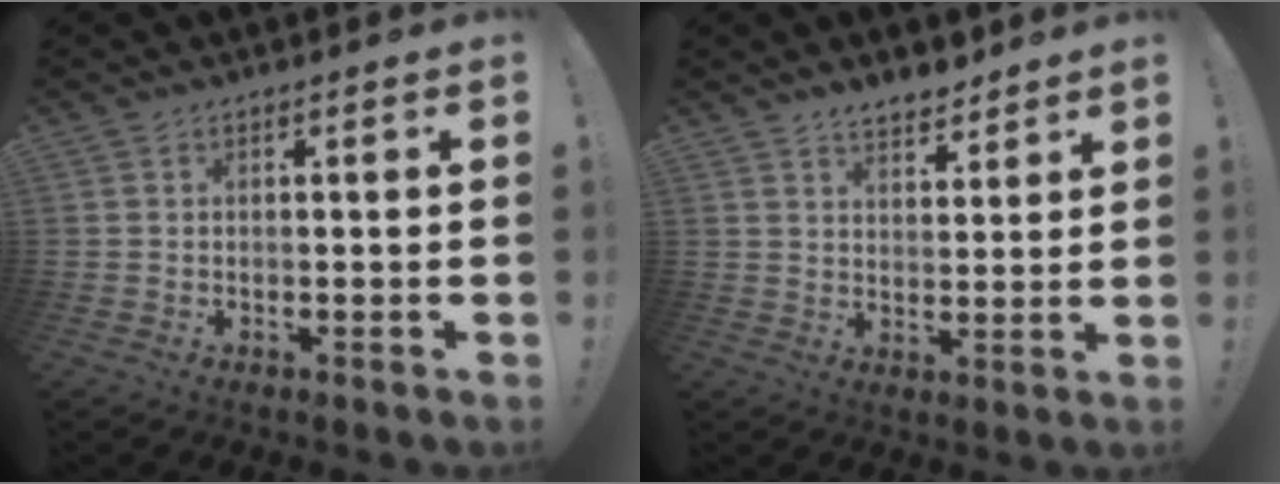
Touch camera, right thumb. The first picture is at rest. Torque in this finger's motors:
{"motor_torque": [0.00, 0.01, 0.02, 0.02, 0.00]}